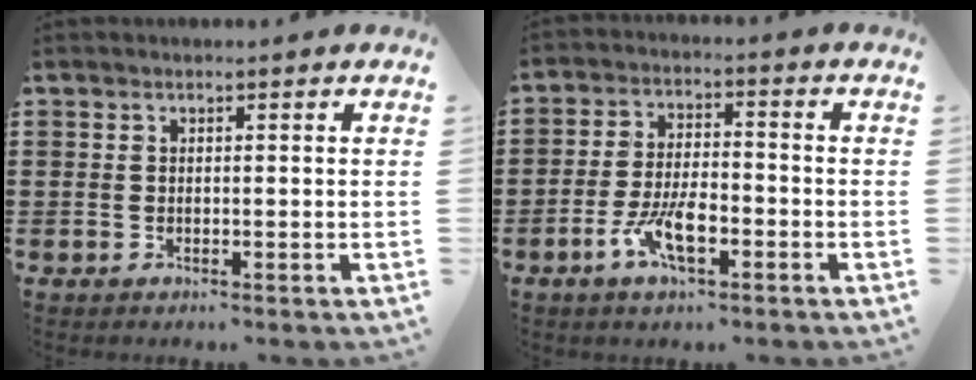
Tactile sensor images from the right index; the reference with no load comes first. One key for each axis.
{"total": 7.1, "fx": -3.3, "fy": 2.7, "fz": 5.7, "tx": -0.132, "ty": -0.008, "tz": -0.066}